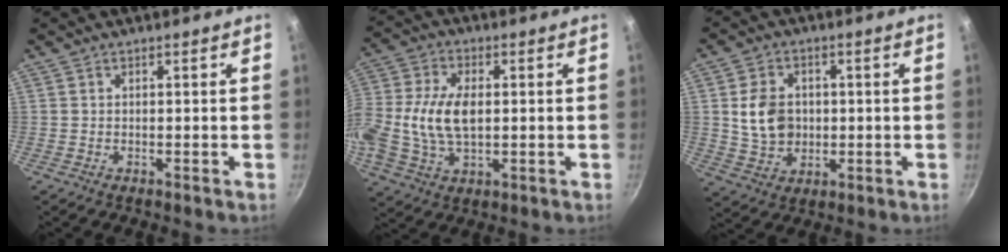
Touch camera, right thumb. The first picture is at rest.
{"total": 13.1, "force": [0.0, 7.8, 10.5], "torque": [-0.215, 0.019, -0.008]}
{"total": 9.1, "force": [0.8, 7.2, 5.5], "torque": [-0.078, 0.000, 0.018]}